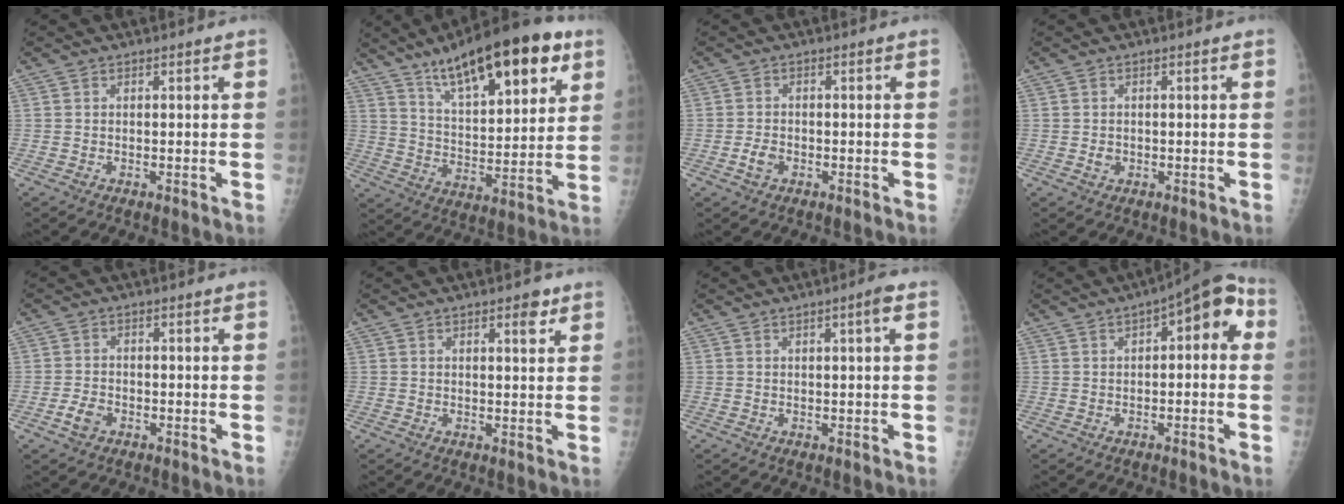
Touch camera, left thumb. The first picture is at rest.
{"total": 22.4, "force": [12.5, 7.7, 16.9], "torque": [-0.232, -0.037, 0.203]}
{"total": 2.5, "force": [-1.3, 1.7, 1.4], "torque": [-0.026, 0.008, -0.024]}
{"total": 1.3, "force": [-0.5, 1.2, 0.4], "torque": [-0.003, 0.002, -0.007]}
{"total": 3.1, "force": [-1.8, 2.0, 1.5], "torque": [-0.028, 0.010, -0.032]}
{"total": 3.0, "force": [1.8, 1.0, 2.2], "torque": [-0.020, -0.008, 0.023]}
{"total": 2.4, "force": [0.8, 0.1, 2.3], "torque": [-0.038, 0.003, 0.013]}
{"total": 9.5, "force": [1.8, 4.3, 8.2], "torque": [-0.079, 0.031, 0.010]}